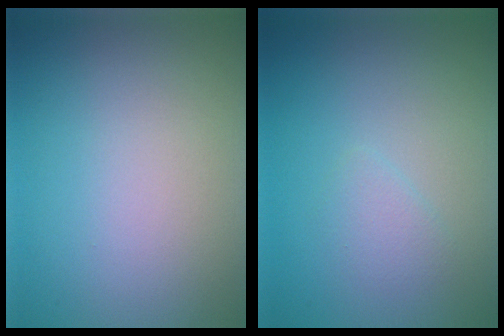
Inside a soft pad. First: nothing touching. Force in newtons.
{"total": 1.3, "press": 1.3, "slide": 0.1}